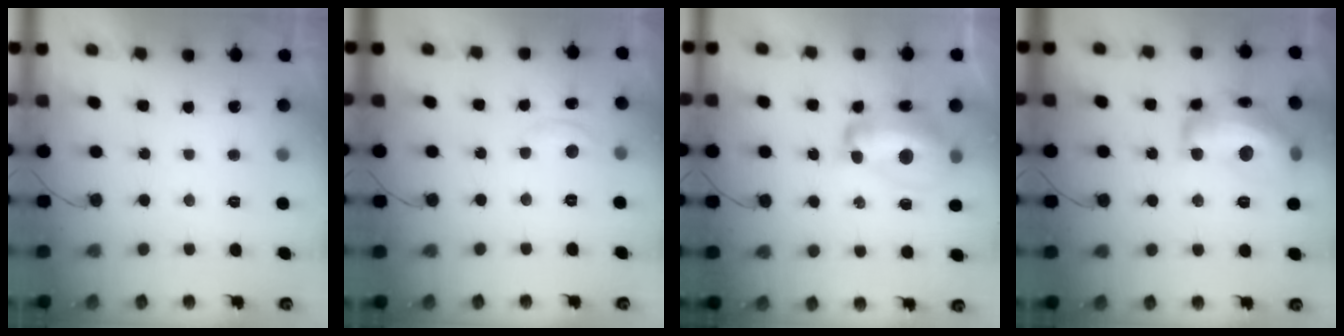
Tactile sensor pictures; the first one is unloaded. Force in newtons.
{"total": 4.6, "press": 4.6, "slide": 0.2}
{"total": 14.2, "press": 14.1, "slide": 1.1}
{"total": 20.3, "press": 20.3, "slide": 1.1}